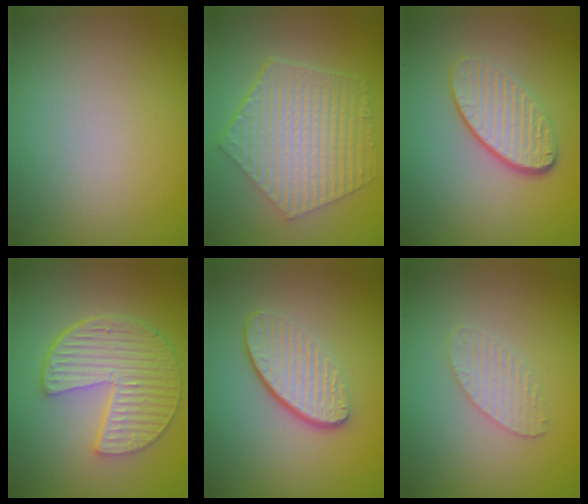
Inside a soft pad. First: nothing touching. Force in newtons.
{"total": 6.9, "press": 5.0, "slide": 4.8}
{"total": 4.3, "press": 3.2, "slide": 2.9}
{"total": 6.7, "press": 4.8, "slide": 4.6}
{"total": 4.3, "press": 3.1, "slide": 3.0}
{"total": 2.0, "press": 2.0, "slide": 0.1}